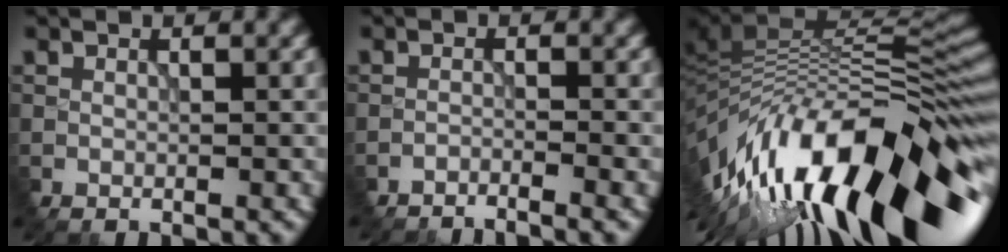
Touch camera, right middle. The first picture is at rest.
{"total": 3.1, "force": [-3.0, 0.0, 0.7], "torque": [-0.017, 0.005, -0.058]}
{"total": 16.9, "force": [-5.8, 6.1, 14.6], "torque": [-0.245, 0.018, -0.104]}